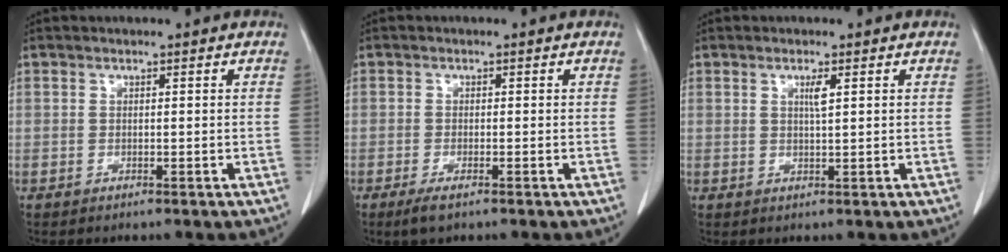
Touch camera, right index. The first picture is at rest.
{"total": 2.4, "force": [-1.5, 0.6, 1.7], "torque": [-0.037, -0.005, -0.027]}
{"total": 1.7, "force": [0.7, 0.0, 1.6], "torque": [-0.031, -0.003, 0.012]}